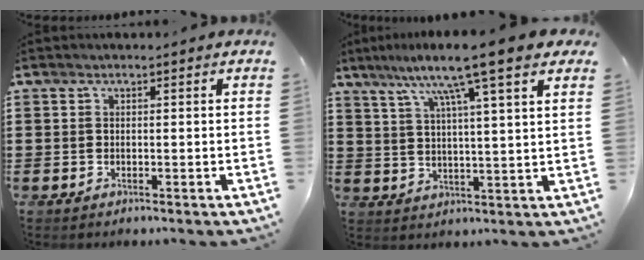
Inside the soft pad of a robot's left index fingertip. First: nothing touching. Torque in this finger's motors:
{"motor_torque": [2.14, 0.00, 0.51, 0.21]}